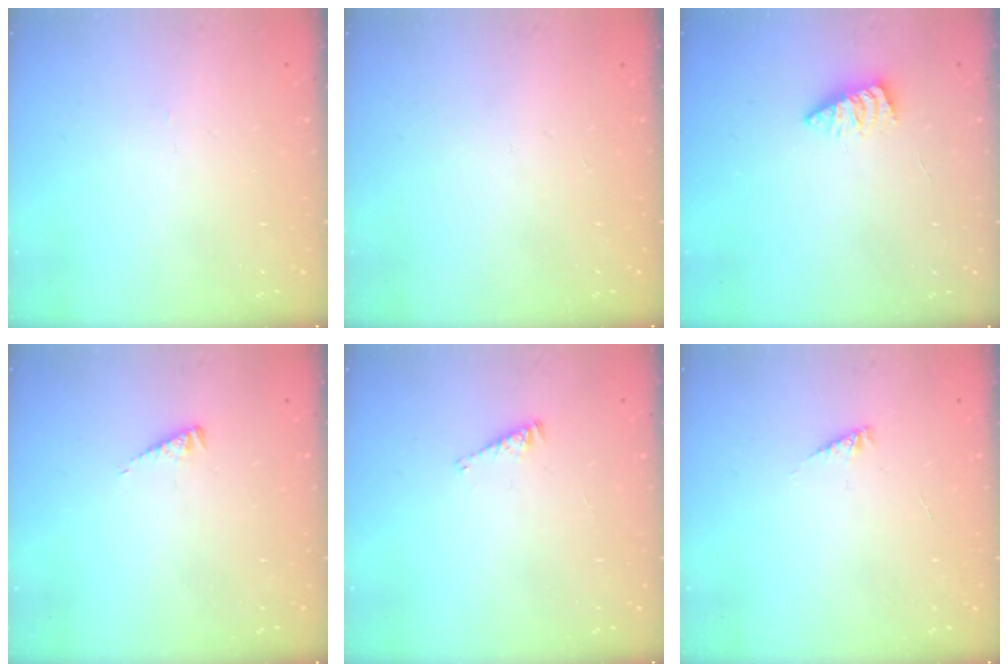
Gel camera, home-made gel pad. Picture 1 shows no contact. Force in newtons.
{"total": 0.0}
{"total": 2.6, "press": 2.6, "slide": 0.2}
{"total": 2.7, "press": 2.7, "slide": 0.3}
{"total": 2.5, "press": 2.4, "slide": 0.4}
{"total": 2.8, "press": 2.7, "slide": 0.4}